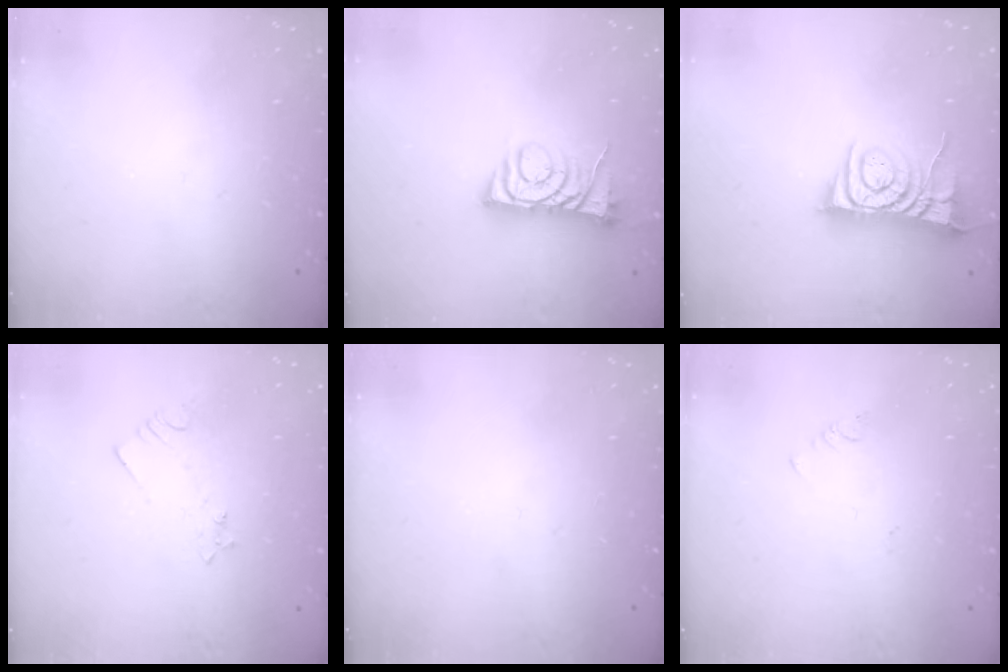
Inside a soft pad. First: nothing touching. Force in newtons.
{"total": 7.1, "press": 7.0, "slide": 0.9}
{"total": 7.7, "press": 7.6, "slide": 1.1}
{"total": 2.5, "press": 2.5, "slide": 0.3}
{"total": 0.0}
{"total": 1.9, "press": 1.9, "slide": 0.4}